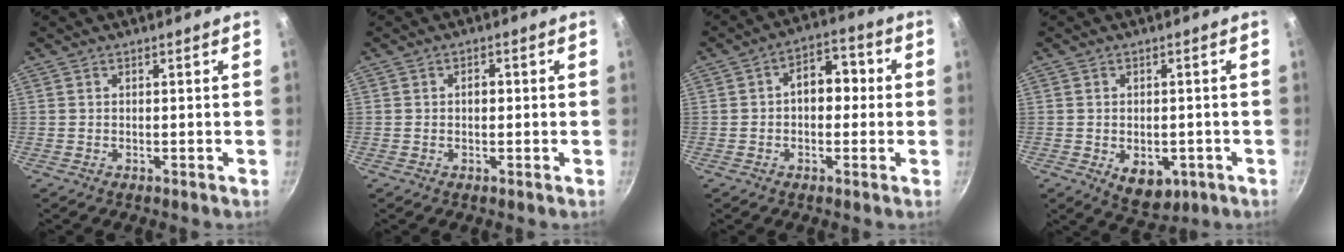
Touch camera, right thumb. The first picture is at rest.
{"total": 1.8, "force": [0.0, 1.1, 1.4], "torque": [-0.018, 0.010, -0.001]}
{"total": 7.9, "force": [0.3, 5.1, 6.0], "torque": [-0.060, 0.030, -0.005]}
{"total": 7.1, "force": [-2.3, 4.7, 4.9], "torque": [-0.051, 0.006, -0.019]}